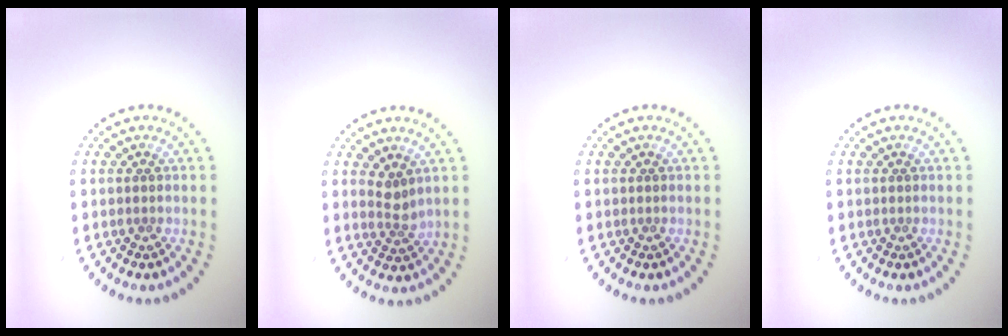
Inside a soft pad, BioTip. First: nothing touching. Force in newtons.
{"total": 1.8, "press": 1.3, "slide": 1.2}
{"total": 0.0}
{"total": 0.0}